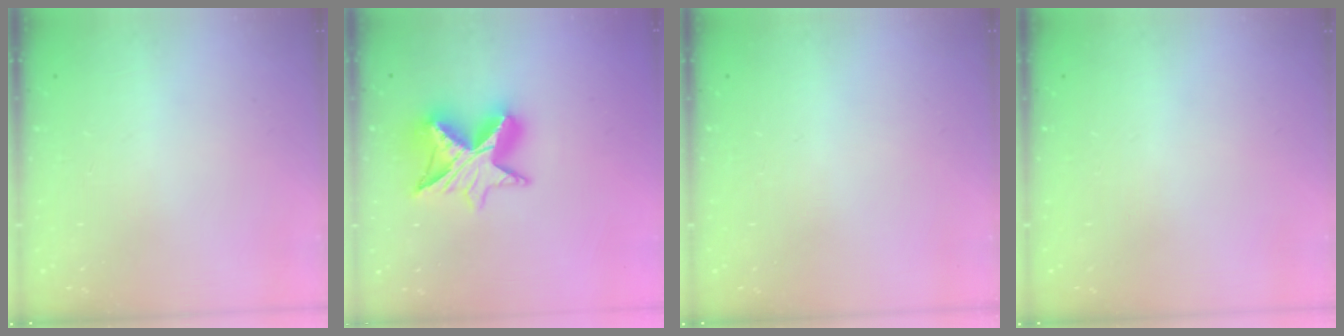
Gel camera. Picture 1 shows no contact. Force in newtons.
{"total": 12.1, "press": 12.0, "slide": 0.9}
{"total": 0.0}
{"total": 0.0}